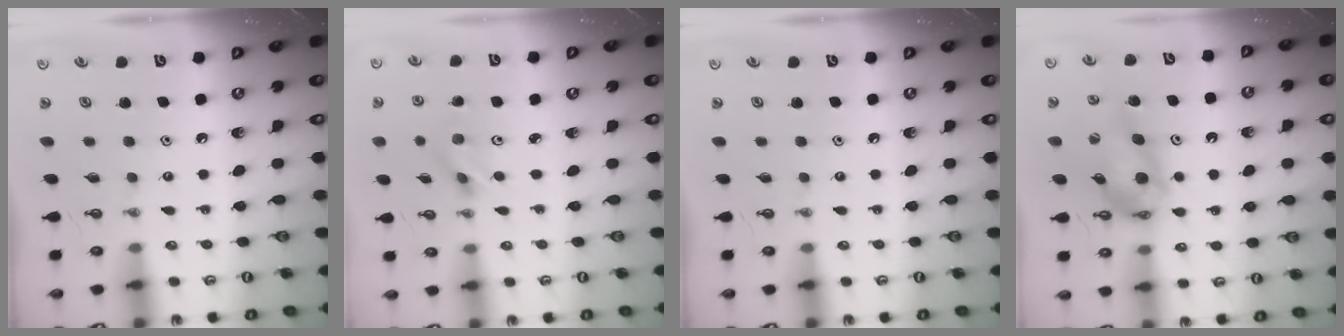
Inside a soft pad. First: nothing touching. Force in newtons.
{"total": 3.6, "press": 2.9, "slide": 2.1}
{"total": 0.0}
{"total": 12.8, "press": 12.8, "slide": 1.2}